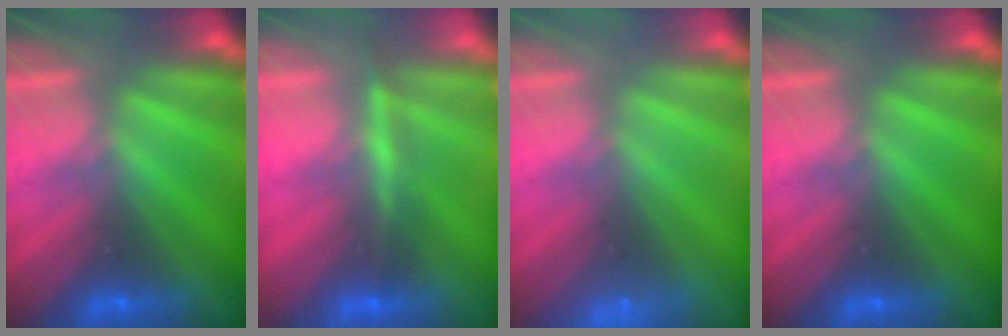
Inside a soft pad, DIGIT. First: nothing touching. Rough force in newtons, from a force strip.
{"total": 4.6}
{"total": 2.2}
{"total": 0.0}